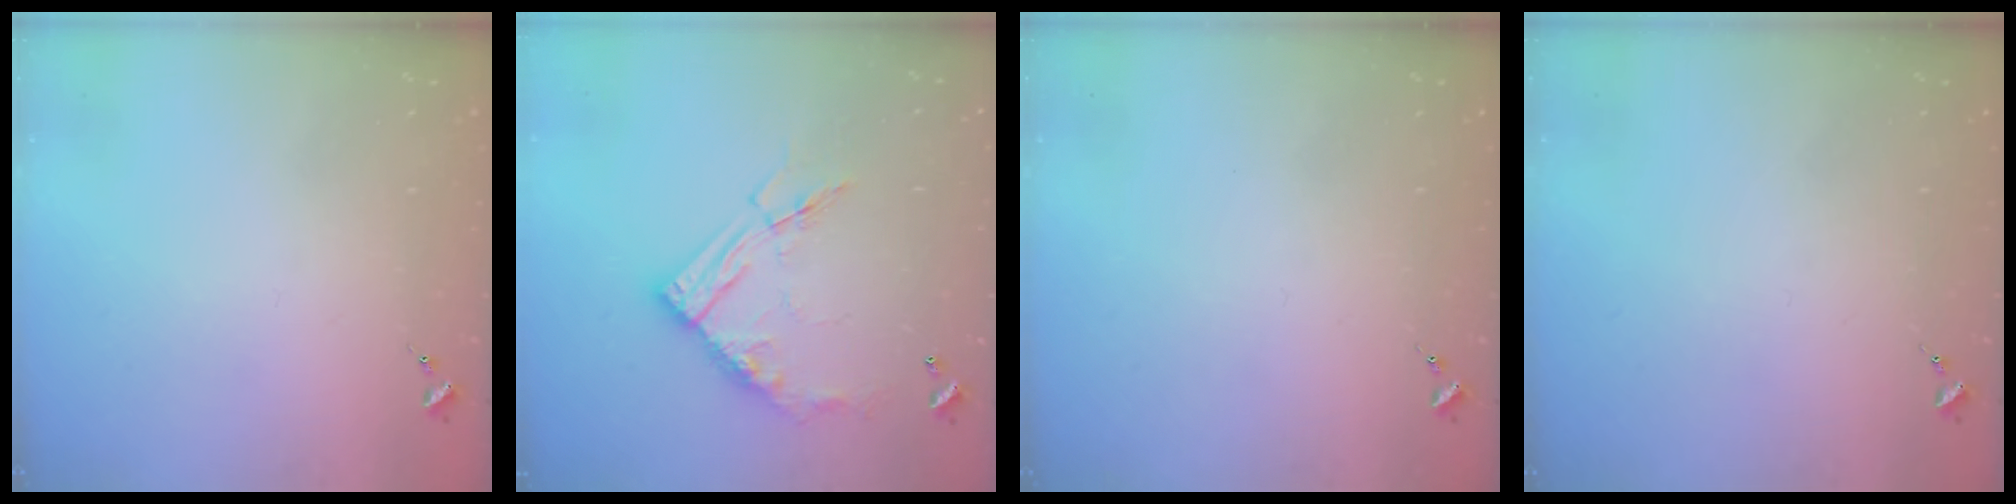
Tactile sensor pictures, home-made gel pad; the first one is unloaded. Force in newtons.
{"total": 15.2, "press": 15.1, "slide": 1.7}
{"total": 0.0}
{"total": 0.0}